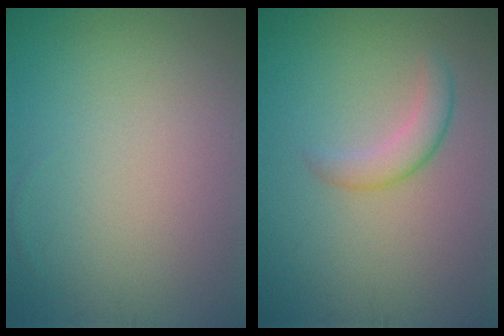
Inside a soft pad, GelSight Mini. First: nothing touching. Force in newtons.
{"total": 2.4, "press": 2.4, "slide": 0.1}